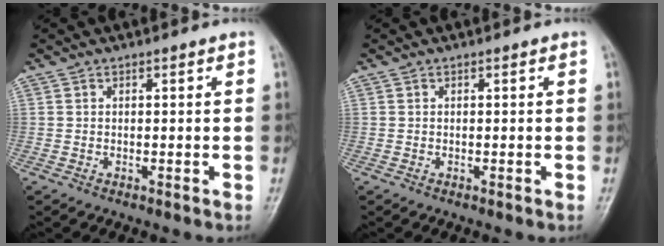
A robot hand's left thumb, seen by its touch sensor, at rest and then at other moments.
{"total": 0.0}